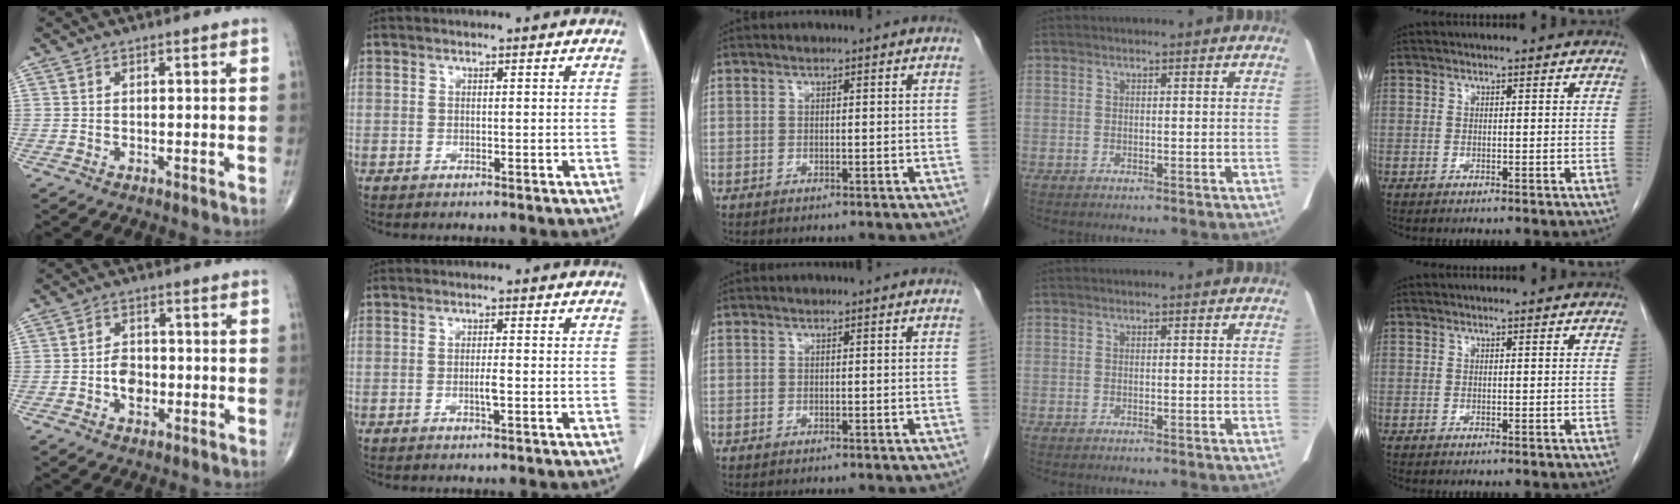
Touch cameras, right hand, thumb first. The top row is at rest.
{"thumb": {"total": 4.6, "force": [-1.0, 3.2, 3.2], "torque": [-0.035, 0.008, -0.020]}, "index": {"total": 1.7, "force": [-0.4, 0.1, 1.6], "torque": [-0.033, -0.002, -0.007]}}